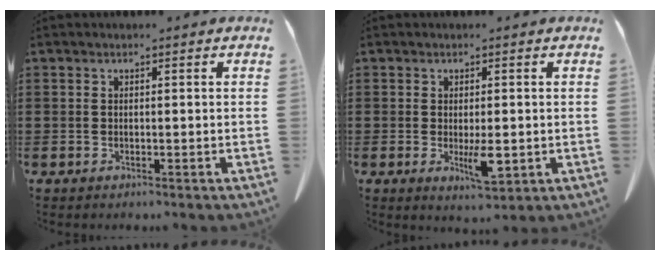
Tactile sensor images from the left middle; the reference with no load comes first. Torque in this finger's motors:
{"motor_torque": [0.15, 0.07, 0.47, 0.05]}